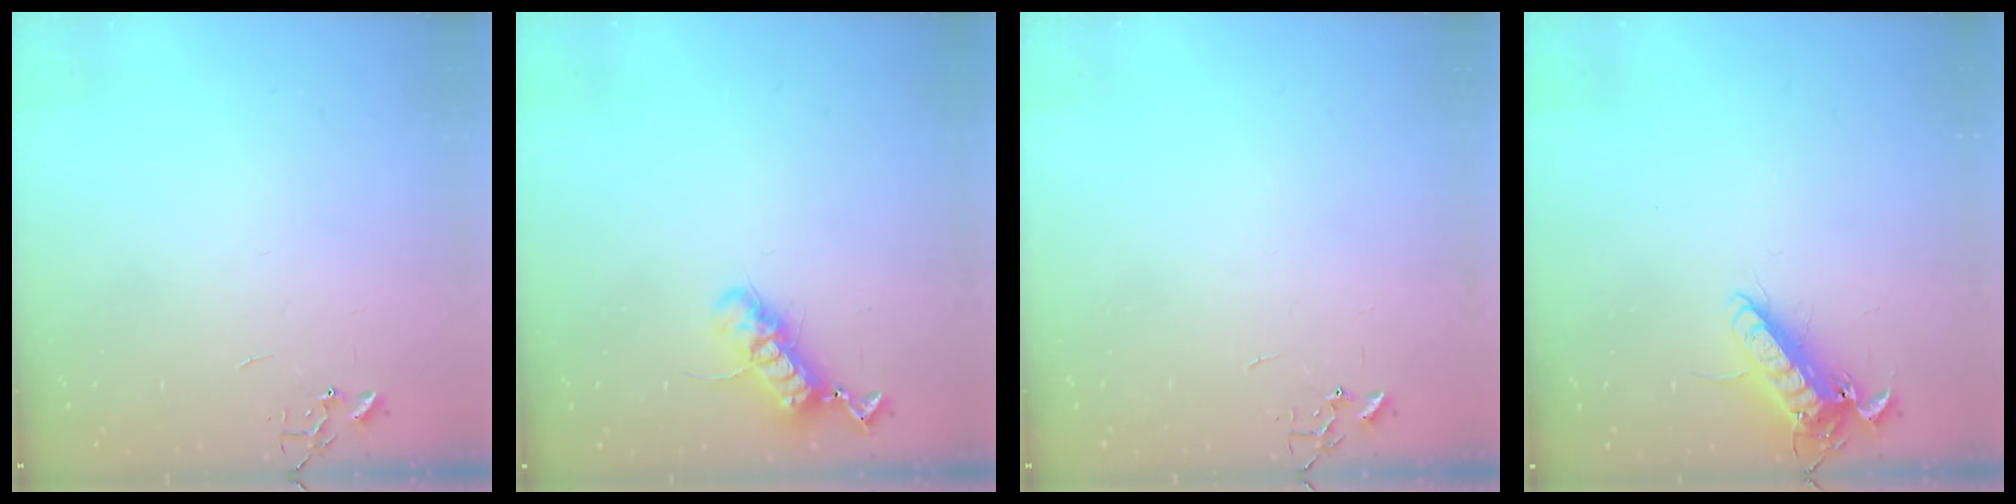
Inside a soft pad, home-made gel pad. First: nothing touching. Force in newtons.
{"total": 12.7, "press": 12.6, "slide": 1.6}
{"total": 0.0}
{"total": 12.8, "press": 12.7, "slide": 1.9}